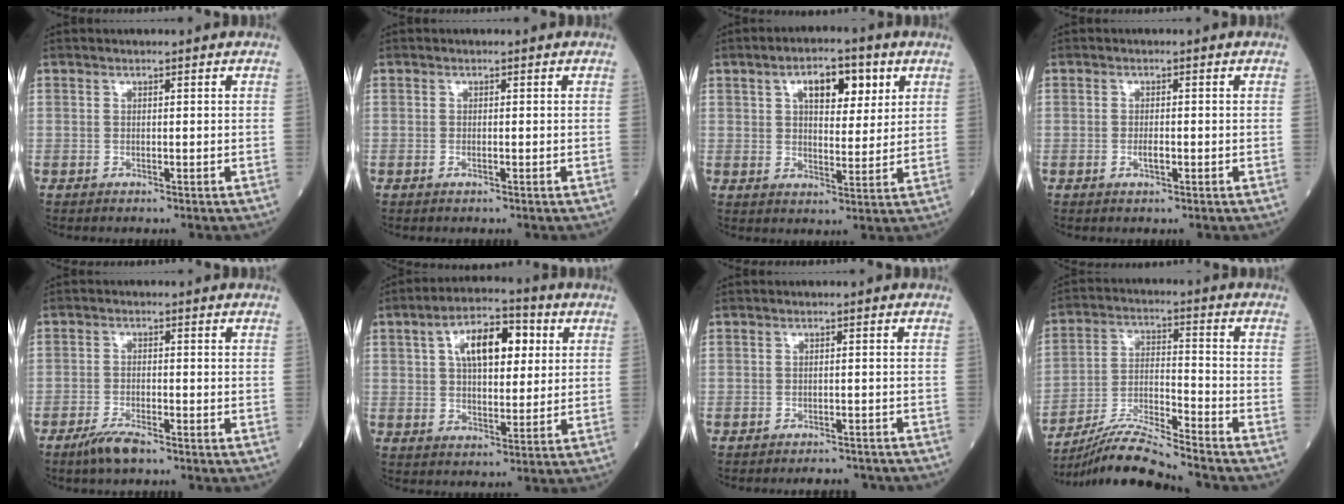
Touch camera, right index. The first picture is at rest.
{"total": 0.6, "force": [-0.2, 0.1, 0.5], "torque": [-0.013, -0.001, -0.004]}
{"total": 8.0, "force": [3.5, 3.5, 6.3], "torque": [-0.095, 0.011, 0.055]}
{"total": 1.5, "force": [-0.5, 0.4, 1.3], "torque": [-0.021, 0.001, -0.008]}
{"total": 4.0, "force": [-3.0, 0.7, 2.5], "torque": [-0.056, -0.005, -0.057]}
{"total": 10.8, "force": [3.4, 4.9, 9.0], "torque": [-0.152, 0.028, 0.054]}
{"total": 5.5, "force": [-5.3, 1.2, 1.2], "torque": [-0.010, -0.005, -0.061]}
{"total": 12.1, "force": [-11.2, -1.0, 4.4], "torque": [-0.083, -0.005, -0.207]}